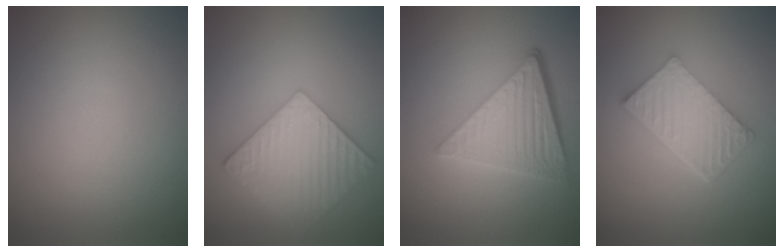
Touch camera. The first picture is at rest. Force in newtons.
{"total": 5.6, "press": 4.9, "slide": 2.6}
{"total": 6.2, "press": 4.2, "slide": 4.5}
{"total": 5.9, "press": 4.2, "slide": 4.2}